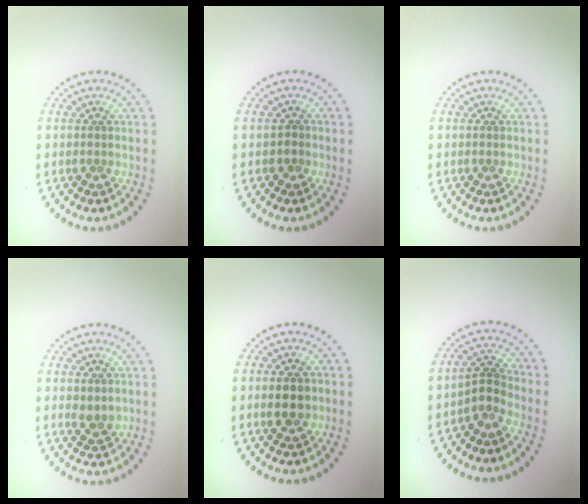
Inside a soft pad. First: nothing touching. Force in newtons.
{"total": 0.6, "press": 0.4, "slide": 0.5}
{"total": 0.0}
{"total": 1.4, "press": 1.3, "slide": 0.3}
{"total": 2.3, "press": 2.3, "slide": 0.2}
{"total": 2.0, "press": 1.5, "slide": 1.3}